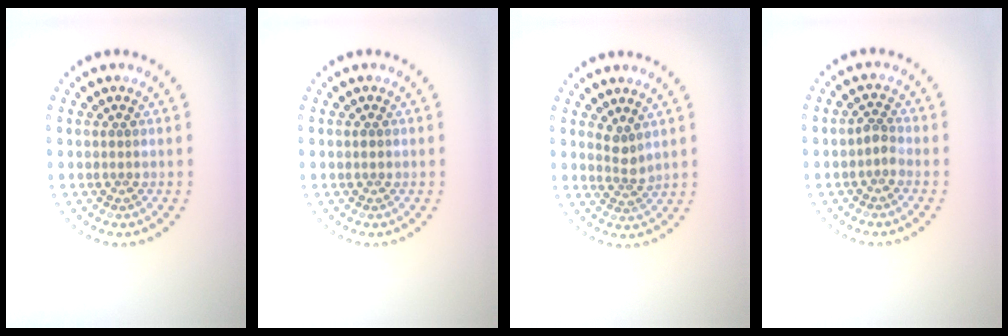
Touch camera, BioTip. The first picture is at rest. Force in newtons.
{"total": 0.5, "press": 0.5, "slide": 0.0}
{"total": 1.9, "press": 1.3, "slide": 1.3}
{"total": 1.2, "press": 1.0, "slide": 0.6}